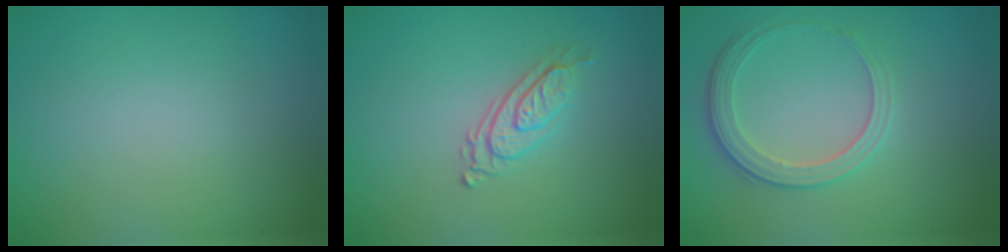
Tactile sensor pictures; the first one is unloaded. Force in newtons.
{"total": 2.8, "press": 2.0, "slide": 2.0}
{"total": 2.7, "press": 2.5, "slide": 1.2}